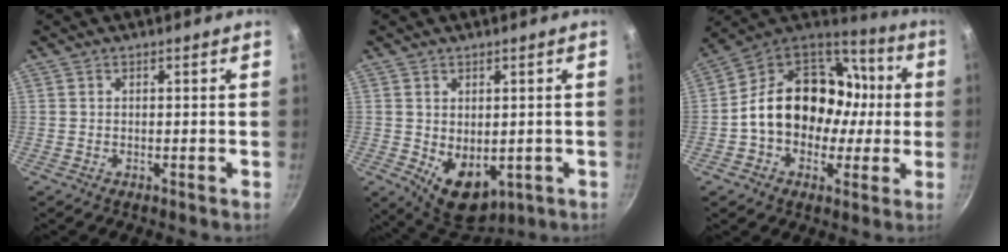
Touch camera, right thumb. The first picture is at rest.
{"total": 9.8, "force": [-2.1, 6.1, 7.4], "torque": [-0.095, -0.010, -0.009]}
{"total": 20.8, "force": [-0.9, 15.6, 13.7], "torque": [-0.184, 0.055, -0.015]}